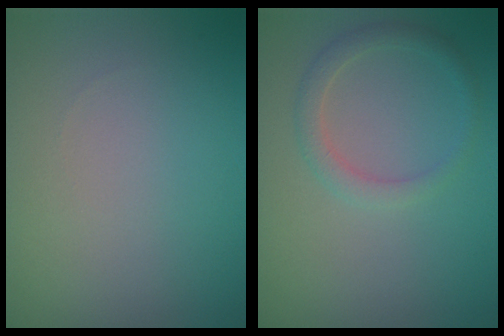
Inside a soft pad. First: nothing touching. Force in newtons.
{"total": 1.7, "press": 1.7, "slide": 0.1}